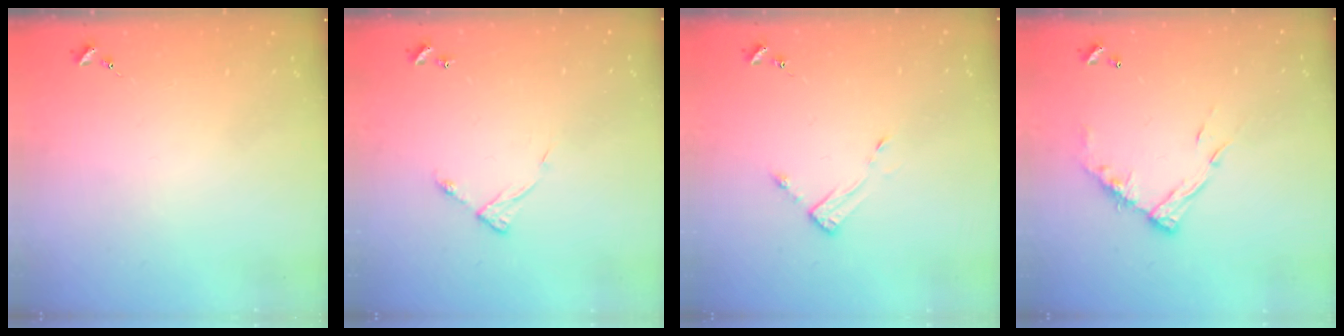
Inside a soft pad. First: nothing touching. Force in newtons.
{"total": 5.8, "press": 5.7, "slide": 0.6}
{"total": 3.7, "press": 3.7, "slide": 0.1}
{"total": 12.1, "press": 12.1, "slide": 1.1}